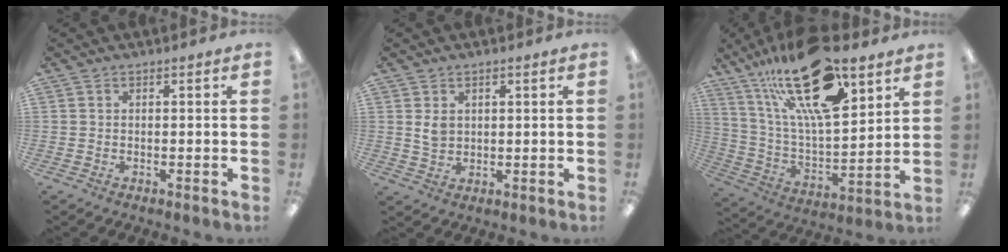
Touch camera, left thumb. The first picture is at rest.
{"total": 3.5, "force": [1.4, 2.5, 2.0], "torque": [-0.035, 0.000, 0.024]}
{"total": 27.6, "force": [16.7, 10.4, 19.3], "torque": [-0.334, -0.088, 0.284]}